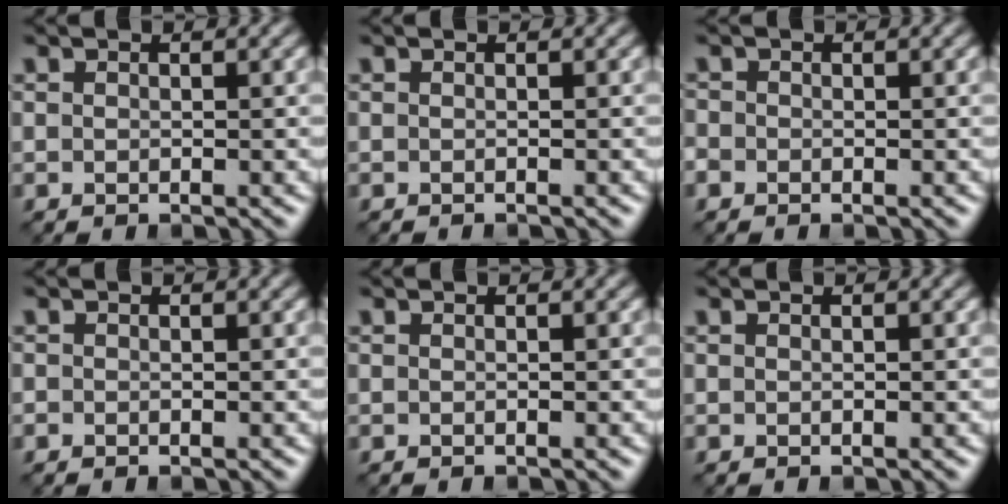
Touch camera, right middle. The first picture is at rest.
{"total": 0.6, "force": [-0.6, 0.1, 0.2], "torque": [0.002, -0.001, -0.010]}
{"total": 0.8, "force": [-0.4, 0.7, 0.1], "torque": [0.003, -0.003, -0.011]}
{"total": 0.0}
{"total": 0.0}
{"total": 0.0}